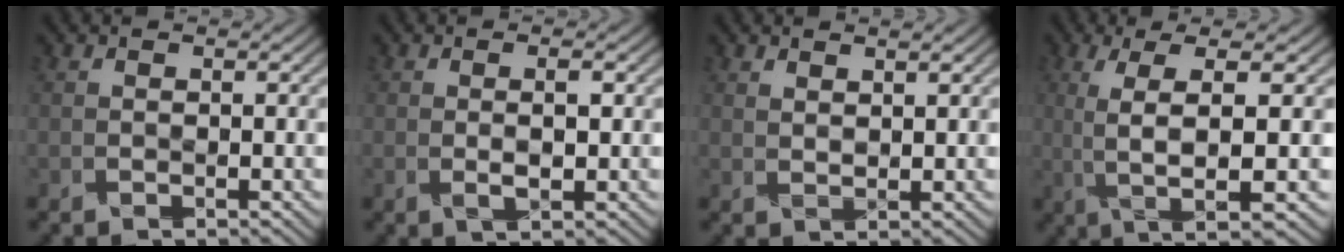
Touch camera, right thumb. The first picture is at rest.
{"total": 2.5, "force": [0.1, 0.6, 2.4], "torque": [-0.046, -0.002, 0.004]}
{"total": 1.4, "force": [1.2, 0.3, 0.8], "torque": [-0.020, -0.003, 0.025]}
{"total": 7.4, "force": [0.5, 1.3, 7.3], "torque": [-0.140, 0.006, 0.012]}